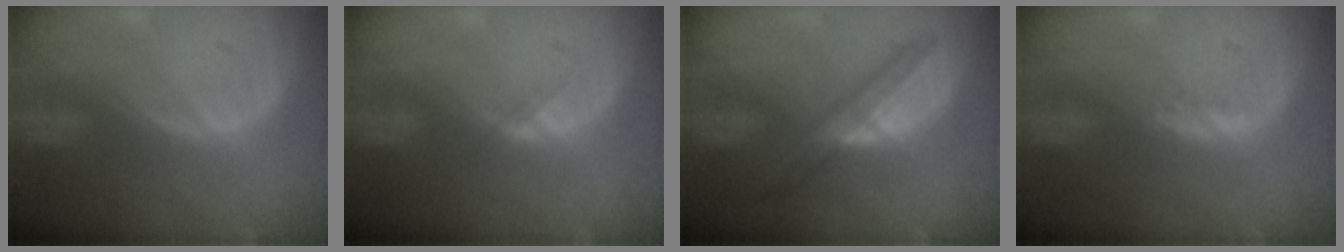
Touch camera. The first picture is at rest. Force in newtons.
{"total": 1.1, "press": 0.8, "slide": 0.7}
{"total": 5.8, "press": 5.6, "slide": 1.3}
{"total": 1.1, "press": 1.0, "slide": 0.5}